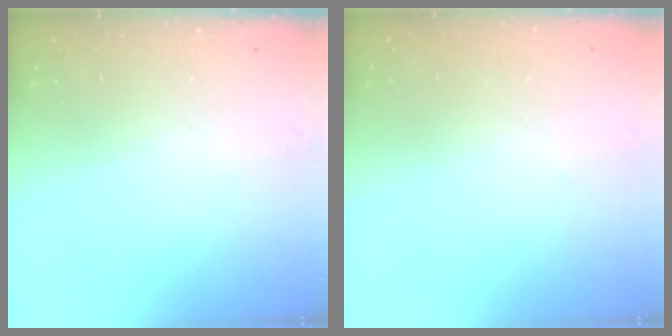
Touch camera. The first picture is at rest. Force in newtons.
{"total": 0.0}